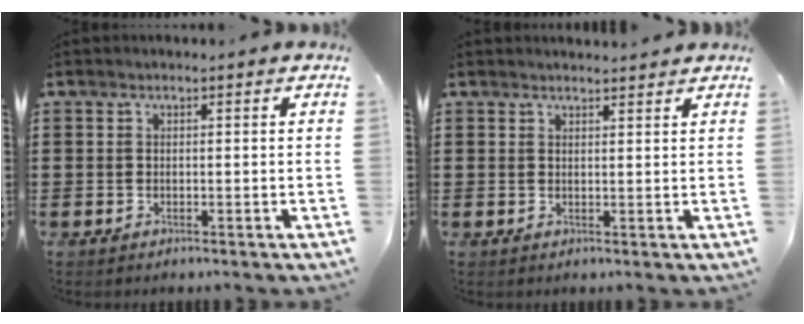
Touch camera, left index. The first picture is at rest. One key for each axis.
{"total": 1.5, "fx": 1.4, "fy": 0.0, "fz": 0.1, "tx": -0.006, "ty": 0.000, "tz": 0.029}